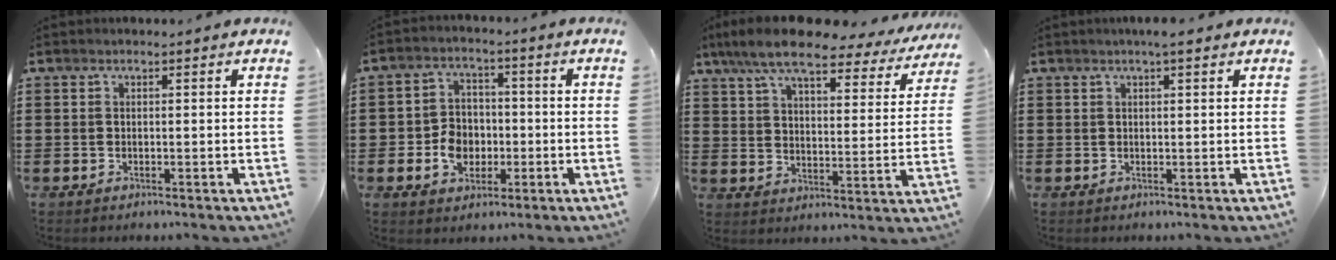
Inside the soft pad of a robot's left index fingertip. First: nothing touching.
{"total": 6.1, "force": [-1.4, 4.9, 3.3], "torque": [-0.068, 0.007, -0.028]}
{"total": 10.0, "force": [8.1, 2.0, 5.4], "torque": [-0.127, -0.033, 0.138]}
{"total": 1.9, "force": [1.3, 0.1, 1.4], "torque": [-0.029, 0.002, 0.023]}